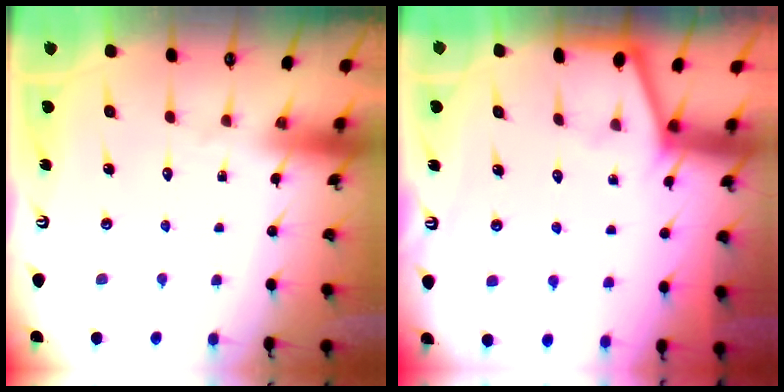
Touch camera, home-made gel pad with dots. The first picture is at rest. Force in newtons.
{"total": 1.9, "press": 1.9, "slide": 0.3}